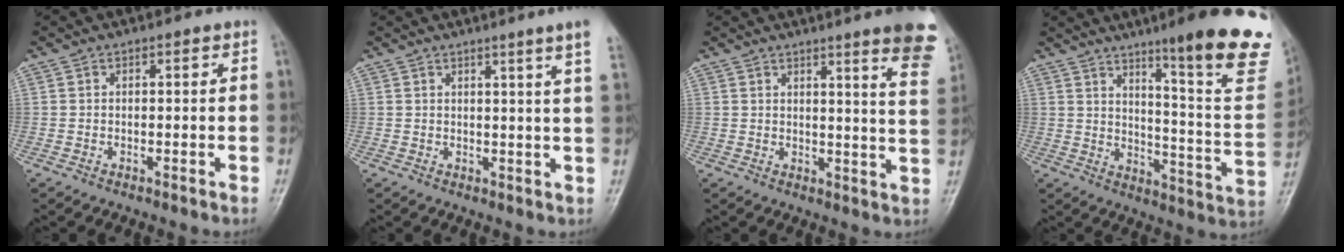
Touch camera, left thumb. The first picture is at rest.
{"total": 6.6, "force": [4.4, -1.1, 4.8], "torque": [-0.064, -0.018, 0.046]}
{"total": 13.0, "force": [8.7, 1.2, 9.6], "torque": [-0.096, -0.045, 0.089]}
{"total": 22.8, "force": [14.3, 2.6, 17.7], "torque": [-0.207, -0.081, 0.196]}